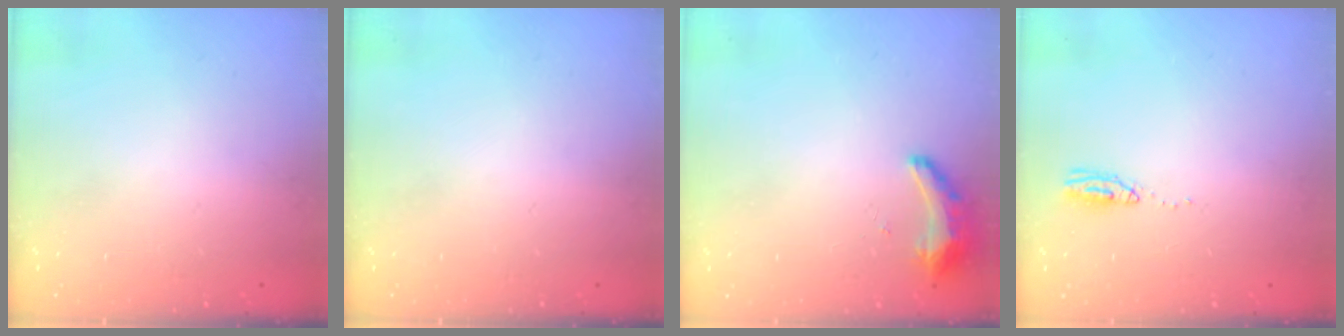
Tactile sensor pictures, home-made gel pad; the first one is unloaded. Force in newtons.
{"total": 0.0}
{"total": 8.8, "press": 8.7, "slide": 1.3}
{"total": 9.3, "press": 5.1, "slide": 7.7}